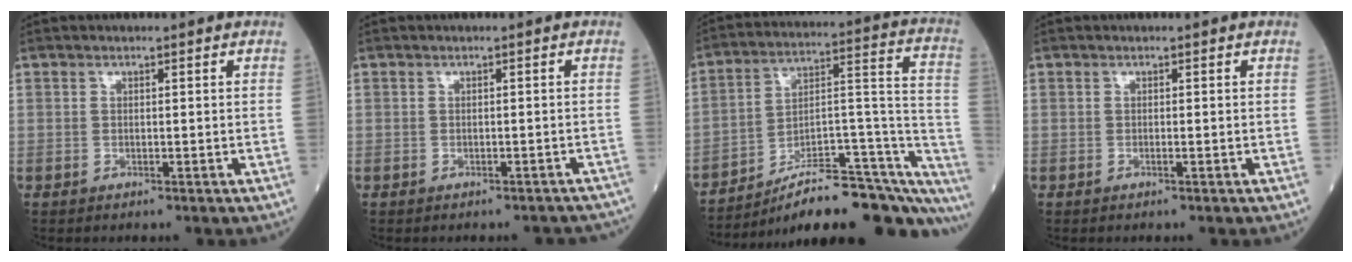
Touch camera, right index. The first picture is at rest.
{"total": 4.2, "force": [-3.7, 2.0, 0.5], "torque": [0.006, 0.011, -0.037]}
{"total": 26.2, "force": [-21.5, 5.0, 14.1], "torque": [-0.117, 0.038, -0.308]}
{"total": 0.0}